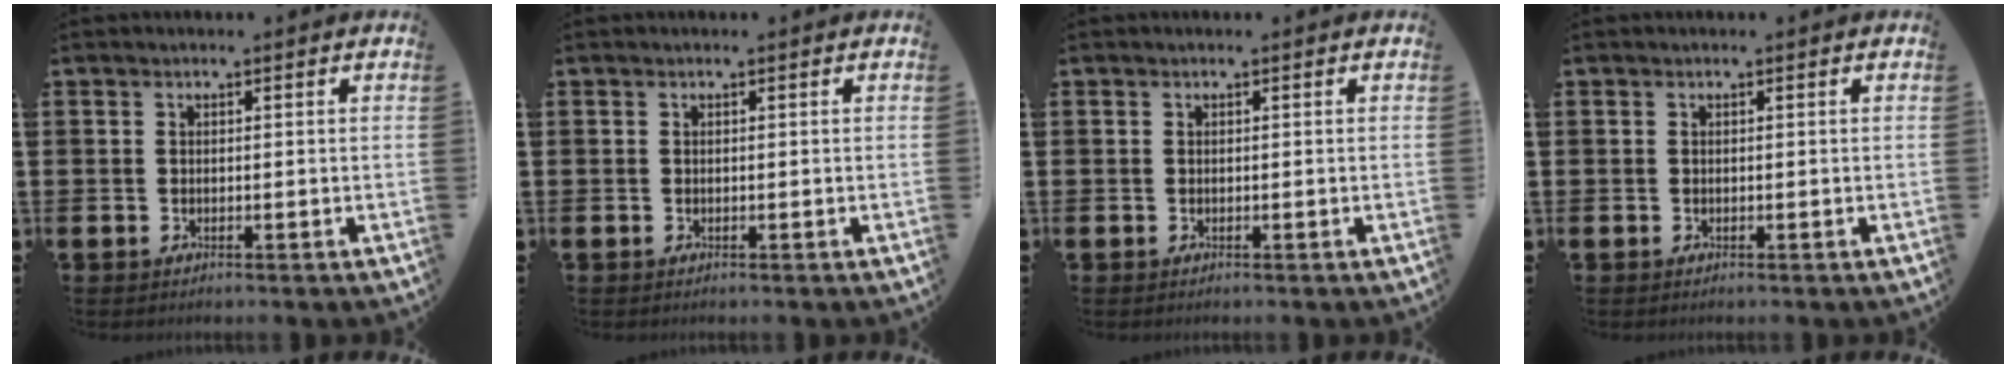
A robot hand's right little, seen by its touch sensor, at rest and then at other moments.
{"total": 0.0}
{"total": 0.0}
{"total": 0.0}